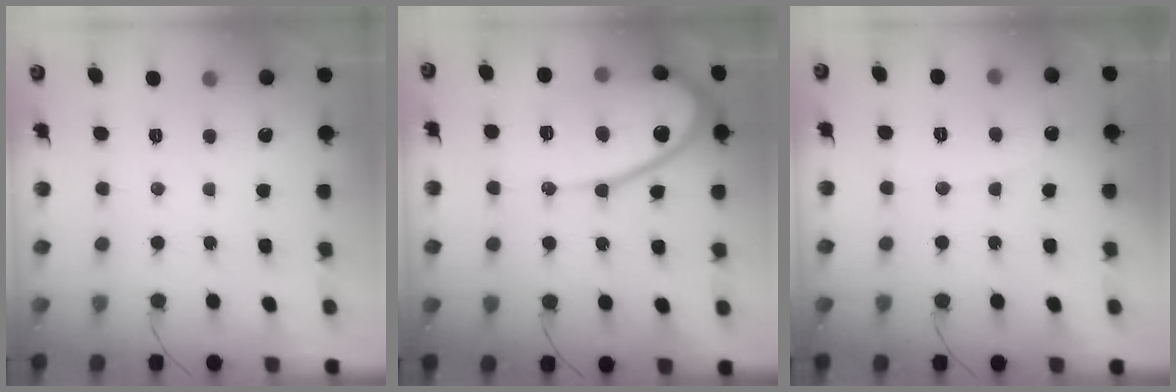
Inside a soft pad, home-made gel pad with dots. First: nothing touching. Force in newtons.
{"total": 15.0, "press": 14.9, "slide": 1.2}
{"total": 6.0, "press": 5.9, "slide": 0.5}